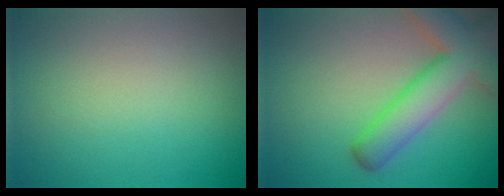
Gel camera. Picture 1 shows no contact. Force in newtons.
{"total": 7.6, "press": 7.6, "slide": 0.5}